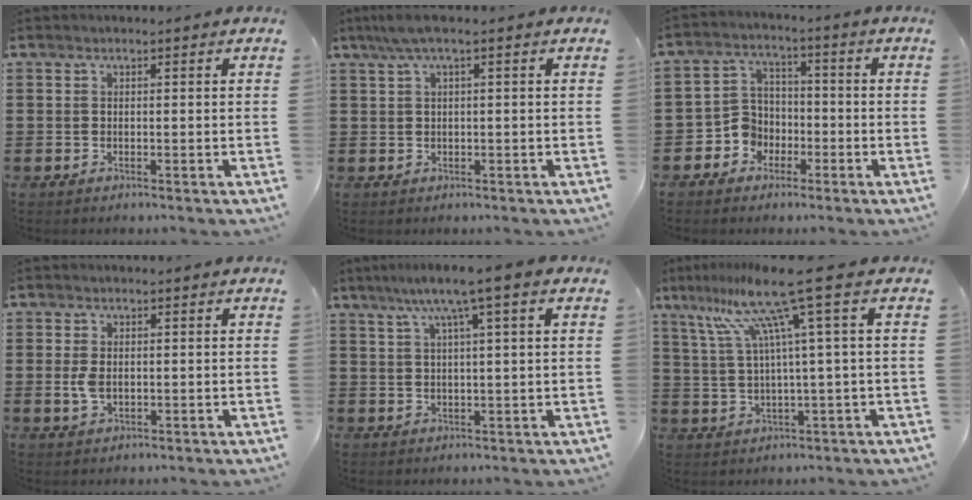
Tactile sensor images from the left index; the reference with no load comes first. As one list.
[{"total": 2.3, "force": [0.4, 0.3, 2.3], "torque": [-0.049, -0.002, 0.003]}, {"total": 5.6, "force": [-2.7, 4.7, 1.3], "torque": [-0.056, 0.006, -0.059]}, {"total": 2.9, "force": [-0.1, 1.7, 2.3], "torque": [-0.062, -0.002, -0.006]}, {"total": 5.8, "force": [2.9, -0.1, 5.0], "torque": [-0.107, 0.003, 0.044]}, {"total": 12.1, "force": [5.6, -0.5, 10.7], "torque": [-0.239, -0.026, 0.080]}]